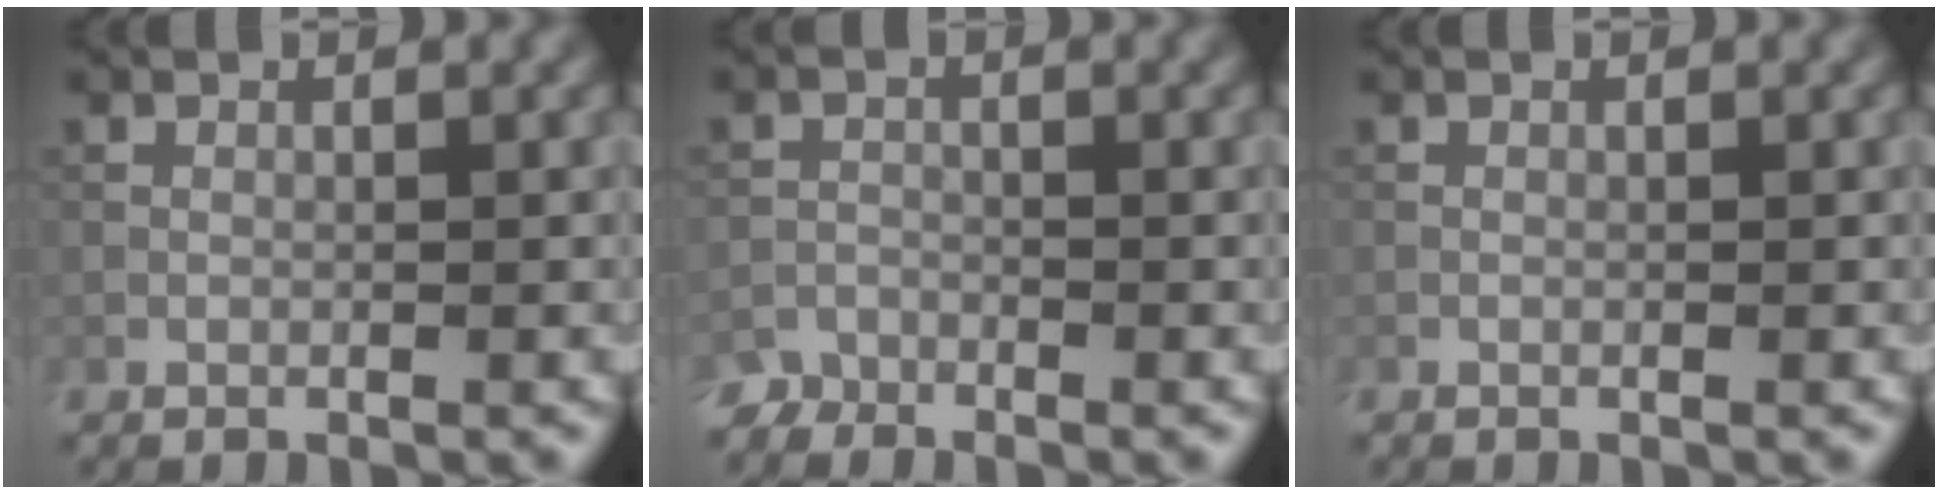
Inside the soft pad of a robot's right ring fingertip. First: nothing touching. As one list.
[{"total": 1.9, "force": [-1.9, 0.5, -0.1], "torque": [-0.003, 0.000, -0.038]}, {"total": 0.0}]